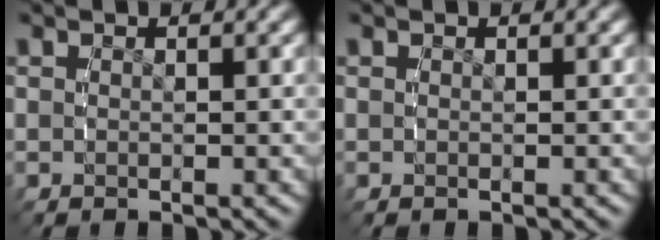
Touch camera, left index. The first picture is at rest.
{"total": 0.0}